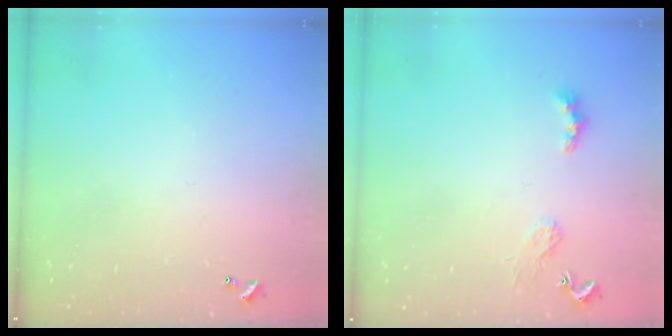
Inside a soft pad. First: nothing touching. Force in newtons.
{"total": 2.4, "press": 2.3, "slide": 0.5}